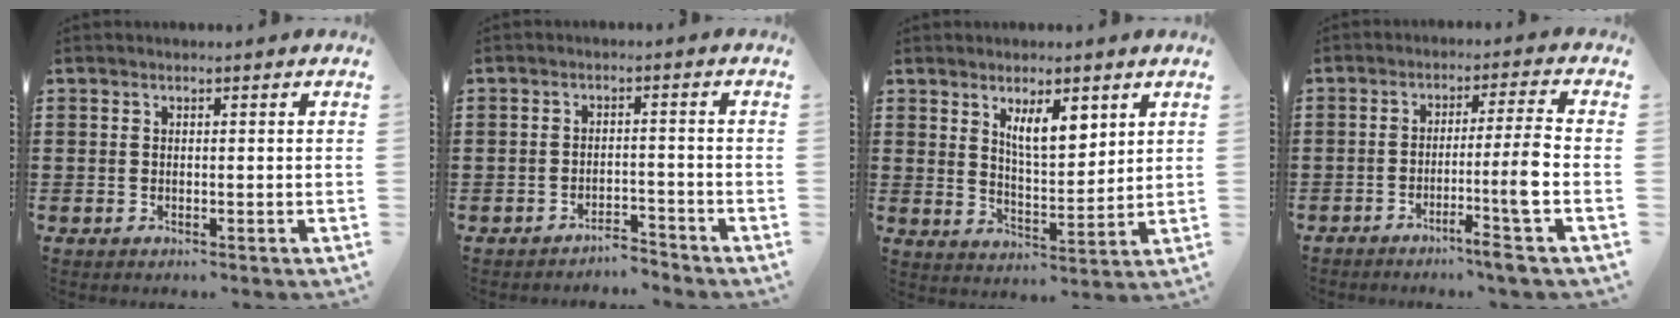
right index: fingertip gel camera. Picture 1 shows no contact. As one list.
[{"total": 3.3, "force": [-3.3, 0.3, -0.1], "torque": [-0.006, 0.001, -0.071]}, {"total": 6.8, "force": [3.7, 2.4, 5.1], "torque": [-0.093, -0.005, 0.061]}, {"total": 7.5, "force": [-2.6, -0.8, 6.9], "torque": [-0.127, -0.013, -0.054]}]